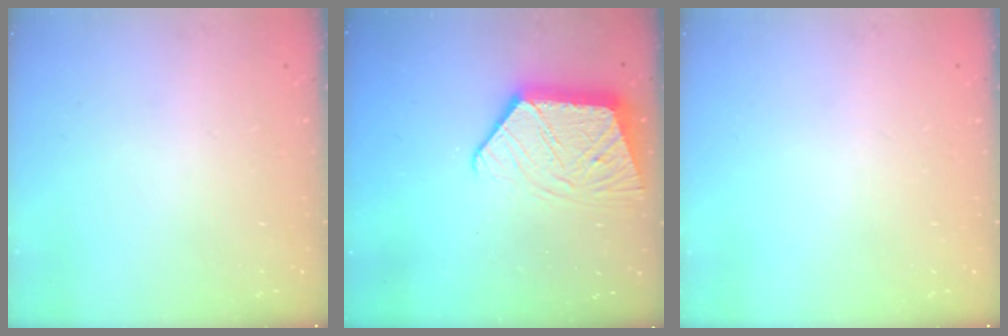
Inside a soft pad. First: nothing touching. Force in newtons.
{"total": 13.7, "press": 13.6, "slide": 1.0}
{"total": 0.0}